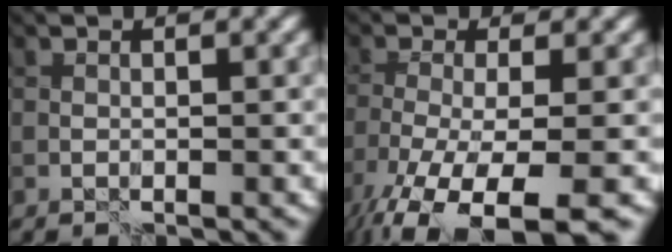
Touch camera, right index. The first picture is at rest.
{"total": 11.9, "force": [-8.2, 3.9, 7.8], "torque": [-0.162, -0.059, -0.112]}